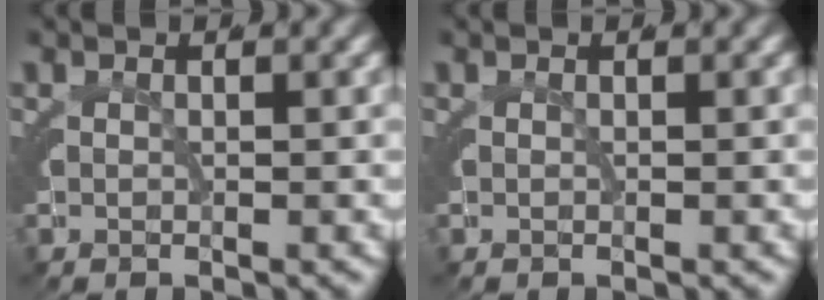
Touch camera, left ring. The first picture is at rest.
{"total": 0.0}